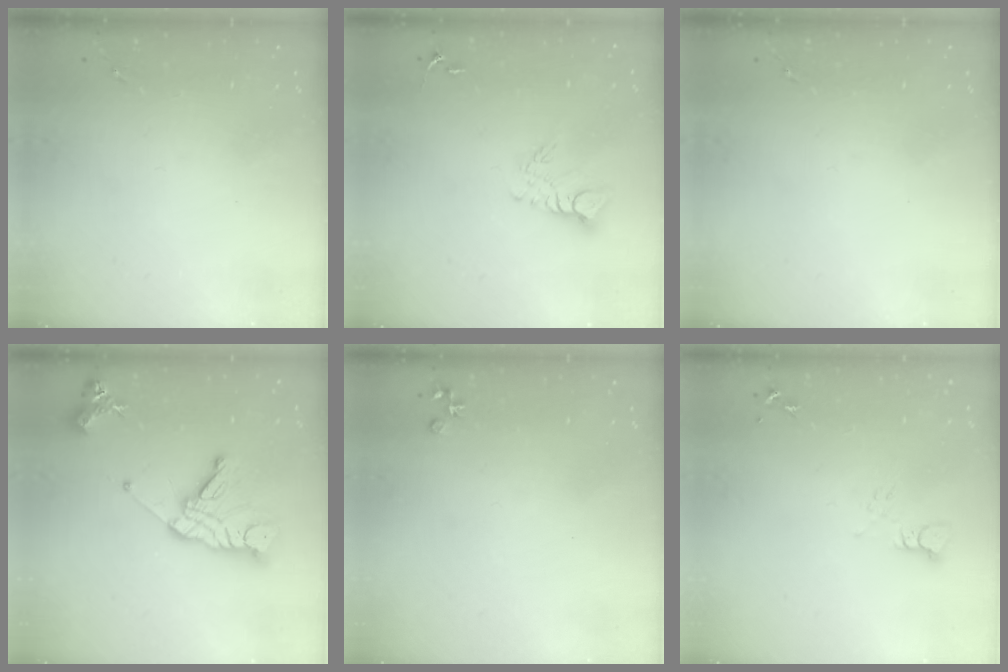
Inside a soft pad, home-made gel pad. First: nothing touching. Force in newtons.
{"total": 8.6, "press": 8.6, "slide": 0.8}
{"total": 0.0}
{"total": 16.3, "press": 16.2, "slide": 1.4}
{"total": 3.7, "press": 3.6, "slide": 0.4}
{"total": 4.0, "press": 3.9, "slide": 0.3}